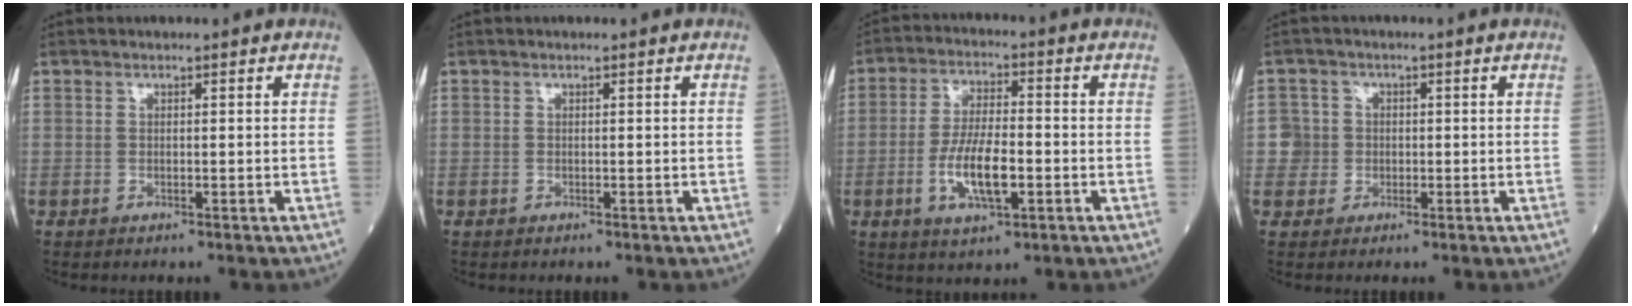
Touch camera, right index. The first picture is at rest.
{"total": 0.0}
{"total": 8.9, "force": [-2.5, 2.6, 8.2], "torque": [-0.164, -0.001, -0.044]}
{"total": 3.0, "force": [-0.4, 3.0, -0.2], "torque": [0.012, 0.009, -0.009]}